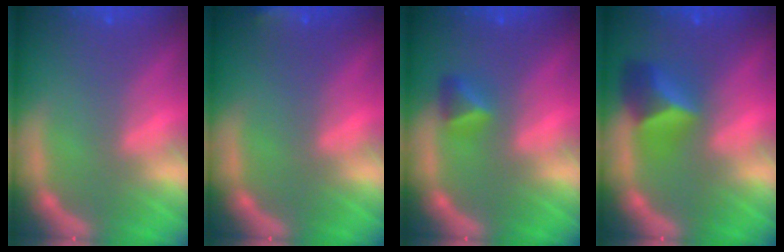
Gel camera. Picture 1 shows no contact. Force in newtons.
{"total": 1.9}
{"total": 1.9}
{"total": 4.0}